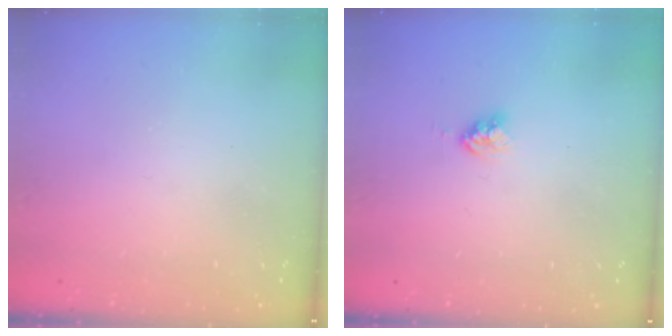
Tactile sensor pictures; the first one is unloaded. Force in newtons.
{"total": 2.4, "press": 2.3, "slide": 0.4}